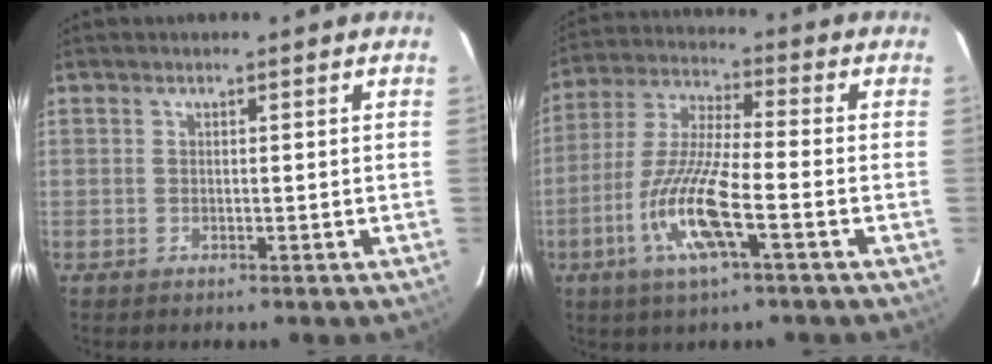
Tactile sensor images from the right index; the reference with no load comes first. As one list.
[{"total": 12.4, "force": [-4.6, 1.2, 11.4], "torque": [-0.238, -0.010, -0.090]}]